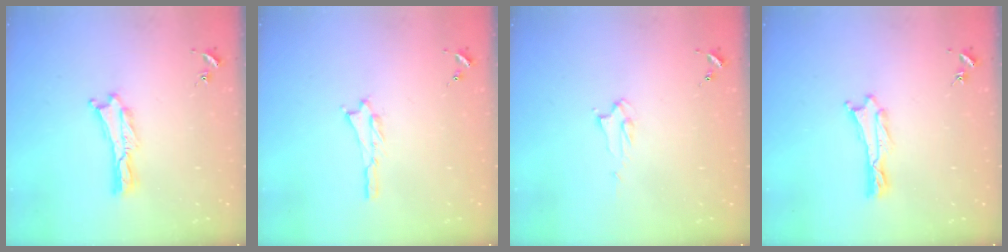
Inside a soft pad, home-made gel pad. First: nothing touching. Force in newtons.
{"total": 0.8, "press": 0.8, "slide": 0.2}
{"total": 2.2, "press": 2.2, "slide": 0.2}
{"total": 0.6, "press": 0.6, "slide": 0.1}